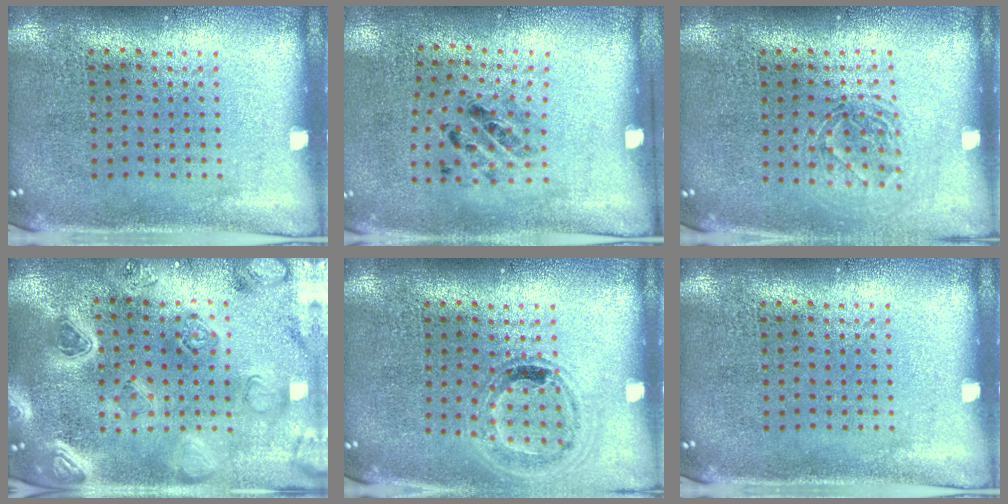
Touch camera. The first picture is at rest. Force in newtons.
{"total": 1.2, "press": 0.6, "slide": 1.1}
{"total": 1.3, "press": 1.1, "slide": 0.6}
{"total": 2.7, "press": 2.6, "slide": 0.4}
{"total": 1.0, "press": 1.0, "slide": 0.1}
{"total": 0.0}